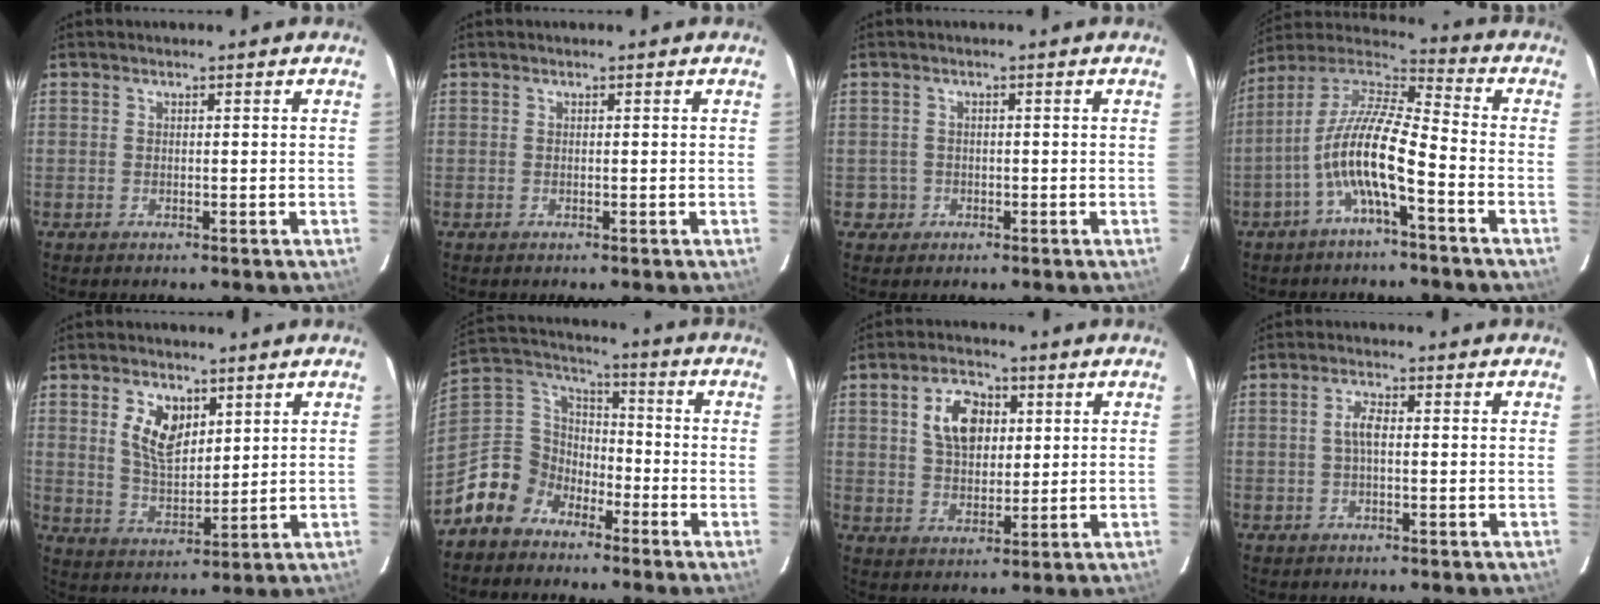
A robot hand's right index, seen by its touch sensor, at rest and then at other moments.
{"total": 0.0}
{"total": 2.3, "force": [-0.6, 2.3, -0.1], "torque": [0.008, 0.017, -0.005]}
{"total": 12.6, "force": [-5.1, 2.5, 11.3], "torque": [-0.223, 0.005, -0.100]}
{"total": 8.1, "force": [3.5, 4.6, 5.7], "torque": [-0.108, 0.006, 0.073]}
{"total": 10.9, "force": [-7.5, 7.6, 2.2], "torque": [-0.069, 0.041, -0.150]}
{"total": 8.8, "force": [2.7, 5.6, 6.2], "torque": [-0.113, 0.020, 0.053]}
{"total": 2.6, "force": [-0.1, 0.9, 2.4], "torque": [-0.051, 0.006, -0.001]}